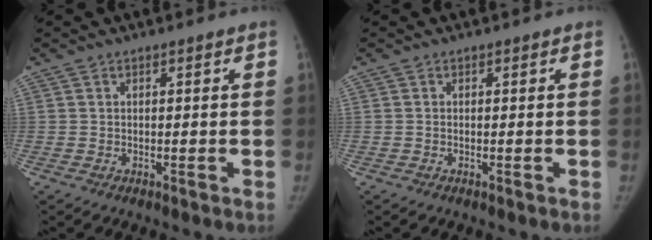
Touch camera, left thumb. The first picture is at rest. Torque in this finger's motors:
{"motor_torque": [0.12, -0.05, 0.24, -0.04, 0.06]}